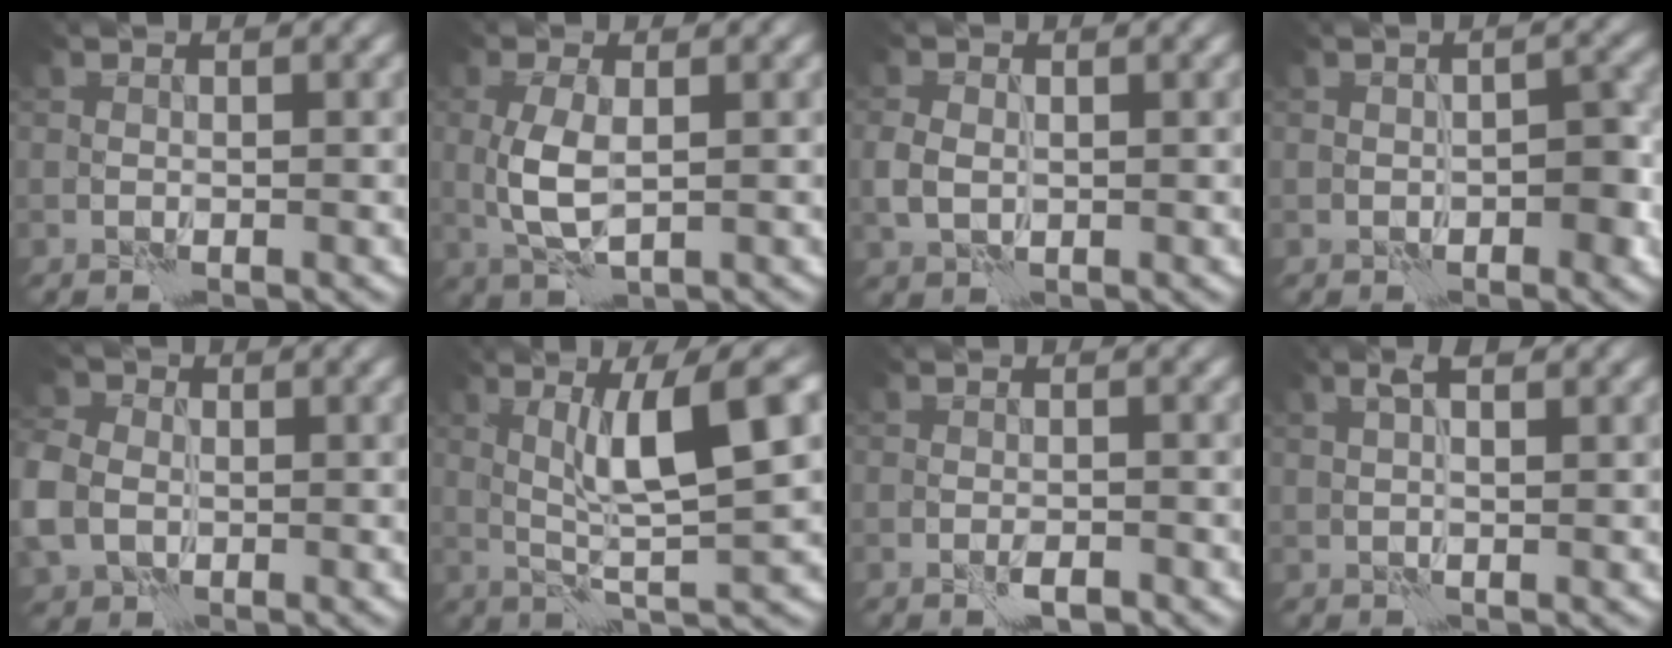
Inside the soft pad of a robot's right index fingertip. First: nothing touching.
{"total": 3.4, "force": [0.4, 1.4, 3.1], "torque": [-0.074, -0.003, 0.011]}
{"total": 1.9, "force": [0.3, 1.4, 1.2], "torque": [-0.033, 0.000, 0.005]}
{"total": 2.1, "force": [-0.6, 1.1, 1.7], "torque": [-0.015, 0.002, -0.004]}
{"total": 6.8, "force": [-0.6, 5.5, 3.9], "torque": [-0.098, -0.004, -0.028]}
{"total": 7.7, "force": [2.3, 0.6, 7.3], "torque": [-0.121, 0.003, 0.044]}
{"total": 1.2, "force": [-0.6, 0.3, 1.0], "torque": [-0.017, -0.003, -0.011]}
{"total": 2.1, "force": [1.4, 0.3, 1.6], "torque": [-0.029, 0.004, 0.023]}